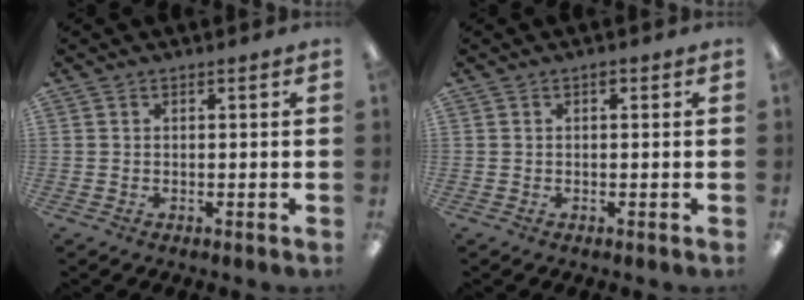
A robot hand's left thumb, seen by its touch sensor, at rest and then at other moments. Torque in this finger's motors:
{"motor_torque": [0.25, -0.15, 0.53, -0.27, 0.01]}